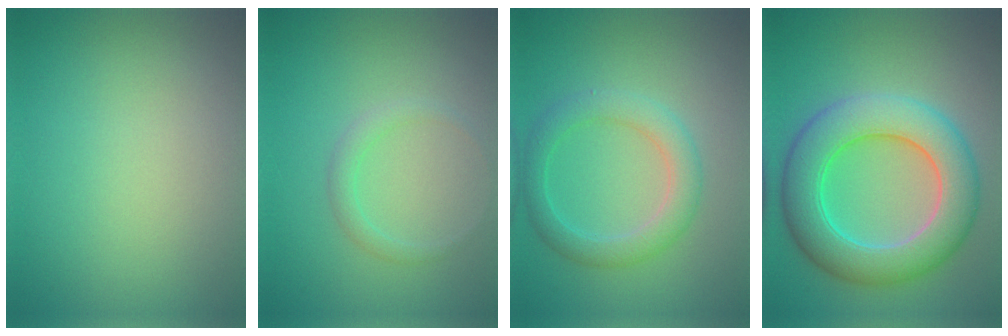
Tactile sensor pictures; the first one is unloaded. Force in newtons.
{"total": 1.3, "press": 1.3, "slide": 0.1}
{"total": 3.3, "press": 3.3, "slide": 0.1}
{"total": 8.4, "press": 8.4, "slide": 0.3}